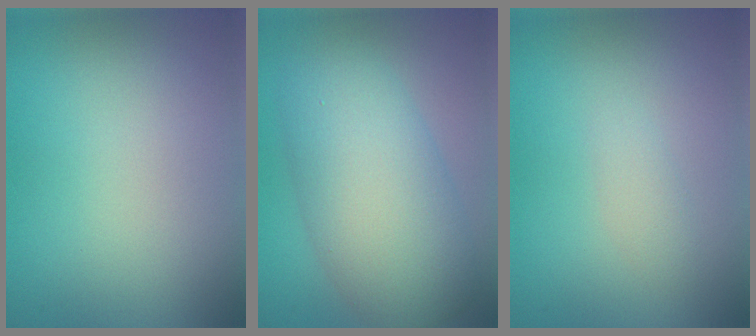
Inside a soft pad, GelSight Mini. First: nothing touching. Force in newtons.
{"total": 8.5, "press": 8.5, "slide": 0.3}
{"total": 1.1, "press": 1.1, "slide": 0.0}